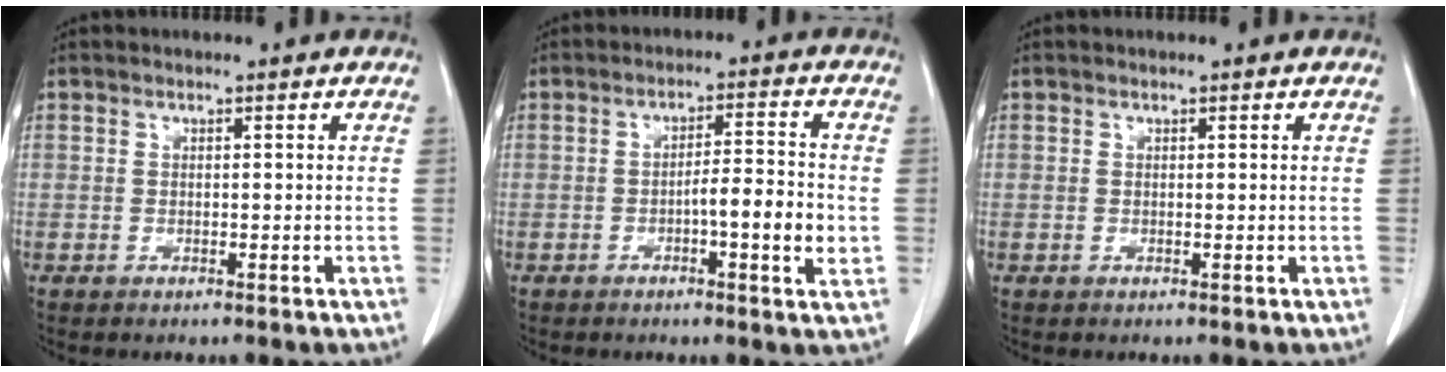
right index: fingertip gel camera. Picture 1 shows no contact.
{"total": 6.7, "force": [-1.6, 0.5, 6.5], "torque": [-0.098, 0.002, -0.026]}
{"total": 0.0}